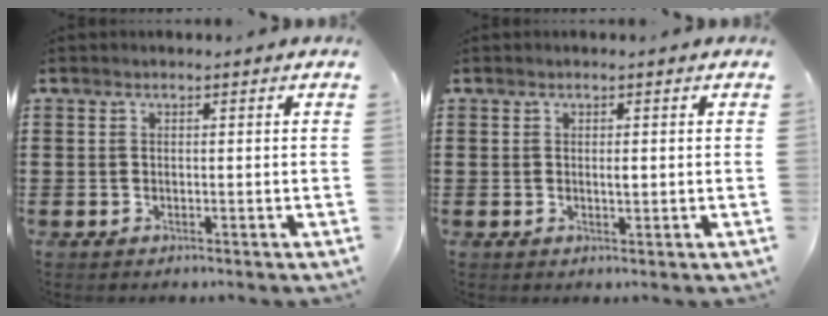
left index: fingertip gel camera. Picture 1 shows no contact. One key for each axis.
{"total": 1.1, "fx": 0.1, "fy": 0.3, "fz": 1.1, "tx": -0.021, "ty": 0.000, "tz": 0.001}